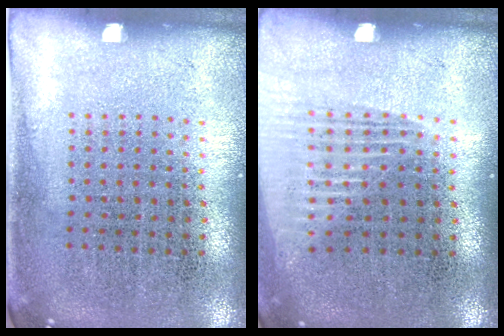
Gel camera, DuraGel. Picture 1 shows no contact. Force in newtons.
{"total": 1.3, "press": 1.2, "slide": 0.2}